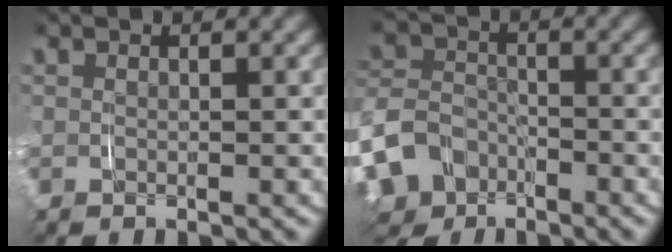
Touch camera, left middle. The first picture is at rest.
{"total": 8.1, "force": [-3.3, 6.9, 2.8], "torque": [-0.090, -0.032, -0.056]}